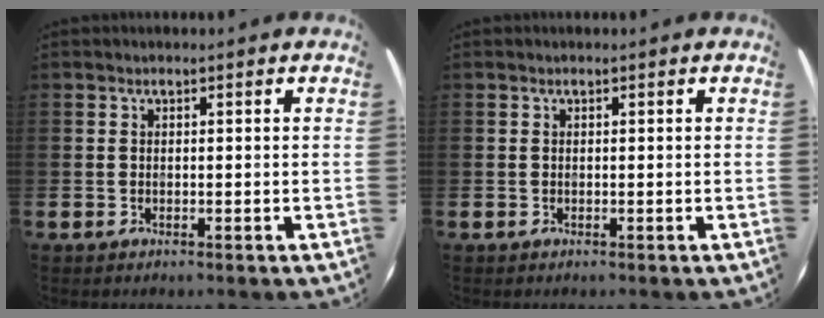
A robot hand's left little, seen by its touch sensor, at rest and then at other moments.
{"total": 0.0}